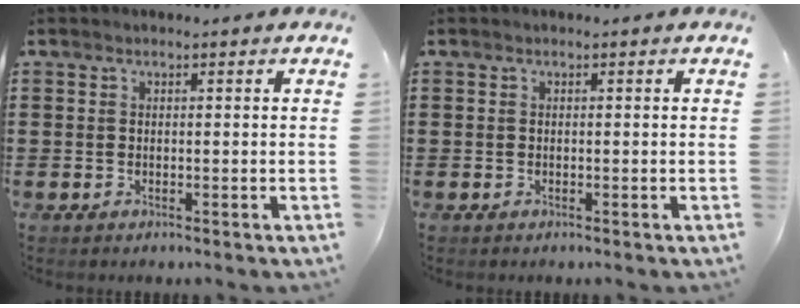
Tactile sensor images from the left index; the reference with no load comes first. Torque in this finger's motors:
{"motor_torque": [0.00, 0.00, 0.00, 0.00]}